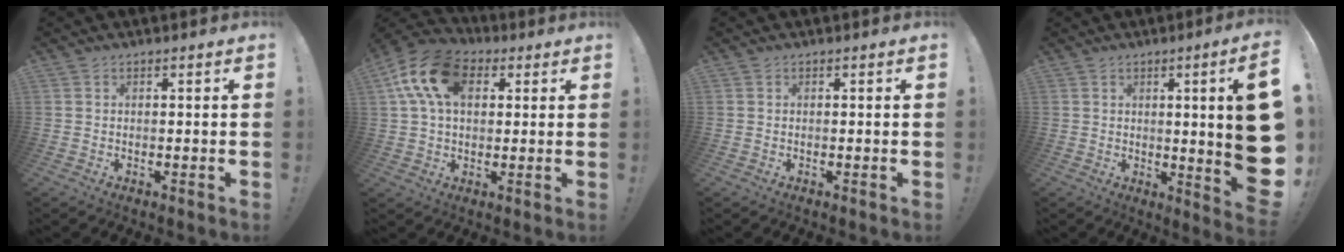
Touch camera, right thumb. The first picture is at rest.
{"total": 16.8, "force": [5.4, 11.0, 11.5], "torque": [-0.198, 0.000, 0.099]}
{"total": 0.0}
{"total": 15.0, "force": [0.6, 0.5, 14.9], "torque": [-0.196, -0.031, 0.011]}